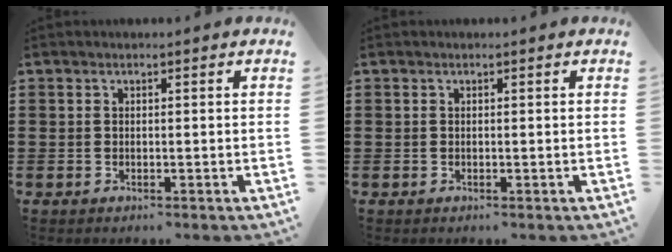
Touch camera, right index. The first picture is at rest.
{"total": 0.0}